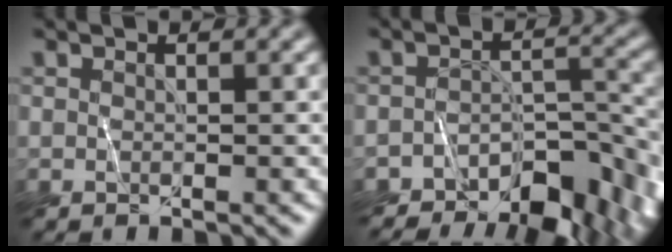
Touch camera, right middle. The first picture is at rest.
{"total": 8.5, "force": [-6.7, 3.1, 4.1], "torque": [-0.056, 0.002, -0.100]}